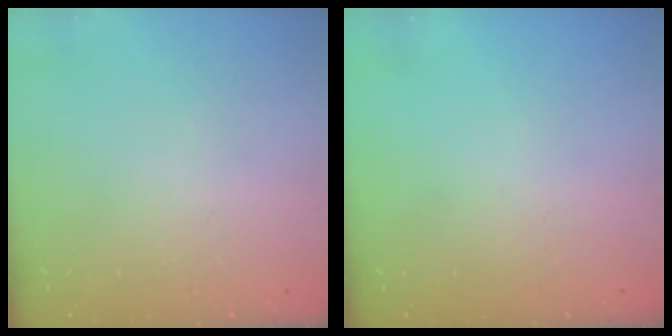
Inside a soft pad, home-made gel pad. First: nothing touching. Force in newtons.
{"total": 0.0}